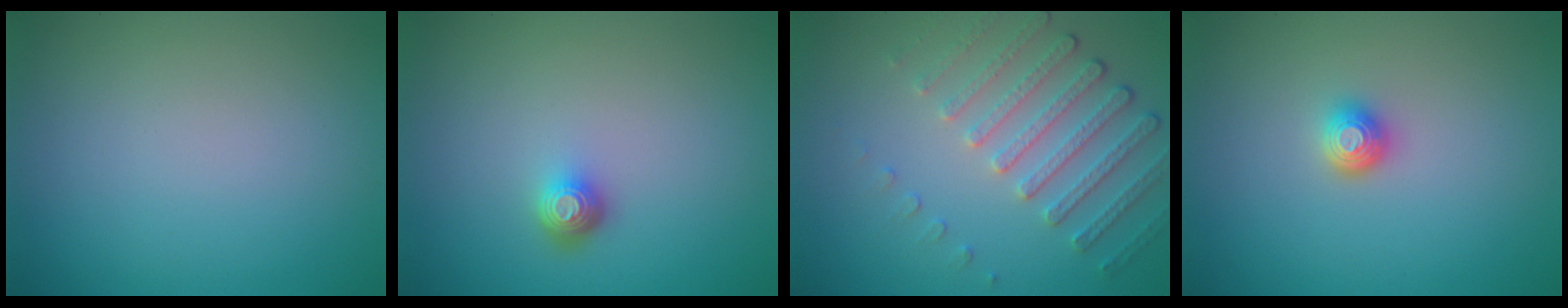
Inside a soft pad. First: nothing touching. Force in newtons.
{"total": 1.7, "press": 1.3, "slide": 1.1}
{"total": 4.7, "press": 3.5, "slide": 3.1}
{"total": 1.5, "press": 1.3, "slide": 0.8}